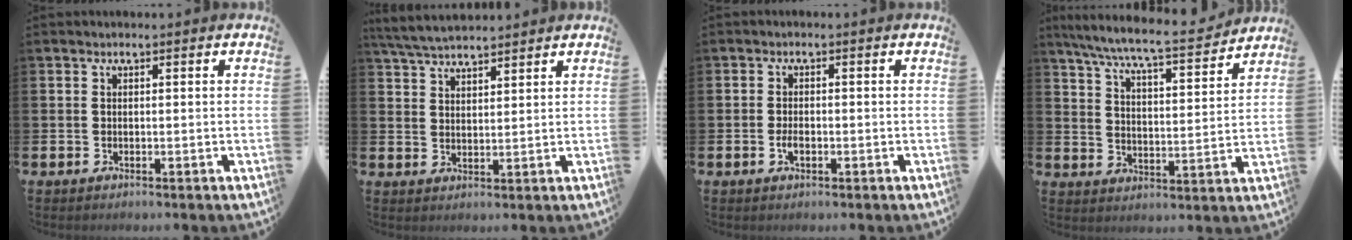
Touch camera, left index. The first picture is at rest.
{"total": 4.9, "force": [4.7, 0.6, 1.1], "torque": [-0.039, -0.016, 0.087]}
{"total": 1.8, "force": [-0.6, 0.9, 1.4], "torque": [-0.033, 0.004, -0.011]}
{"total": 8.0, "force": [7.4, 0.6, 3.1], "torque": [-0.084, -0.053, 0.124]}